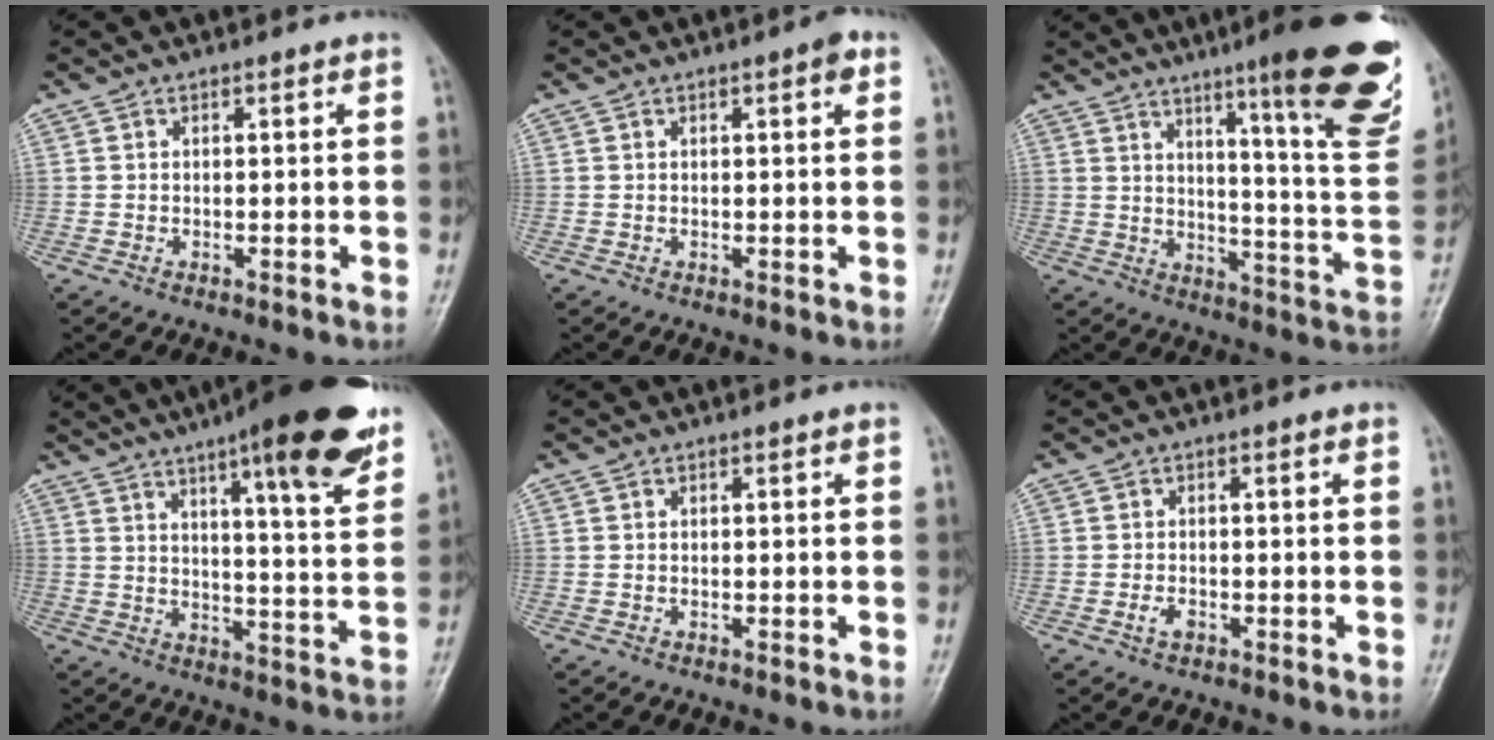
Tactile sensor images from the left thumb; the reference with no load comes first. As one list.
[{"total": 2.0, "force": [0.9, 0.5, 1.7], "torque": [-0.023, 0.001, 0.009]}, {"total": 20.9, "force": [11.9, 3.1, 16.9], "torque": [-0.190, -0.065, 0.157]}, {"total": 19.5, "force": [12.4, 3.4, 14.7], "torque": [-0.184, -0.050, 0.171]}, {"total": 0.0}, {"total": 1.8, "force": [-0.8, 1.1, 1.2], "torque": [-0.023, 0.004, -0.017]}]